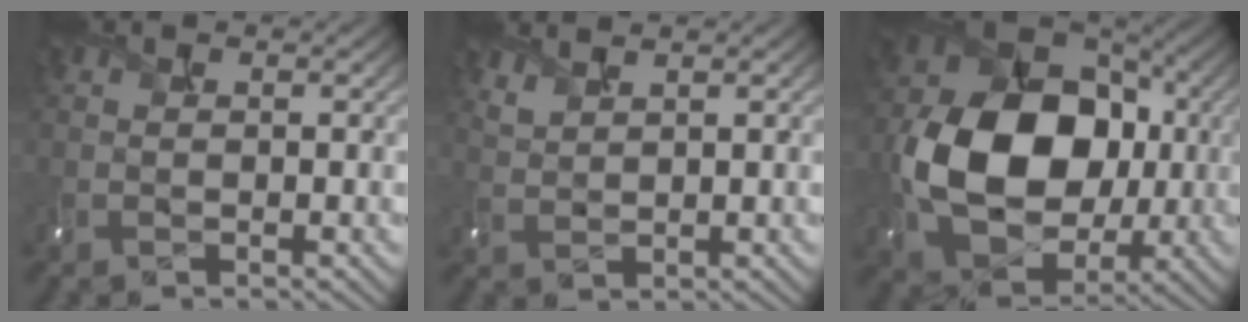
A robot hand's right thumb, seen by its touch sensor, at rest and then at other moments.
{"total": 2.5, "force": [2.2, 0.5, 0.9], "torque": [-0.014, 0.008, 0.045]}
{"total": 14.3, "force": [-1.2, 10.7, 9.4], "torque": [-0.168, -0.003, -0.010]}